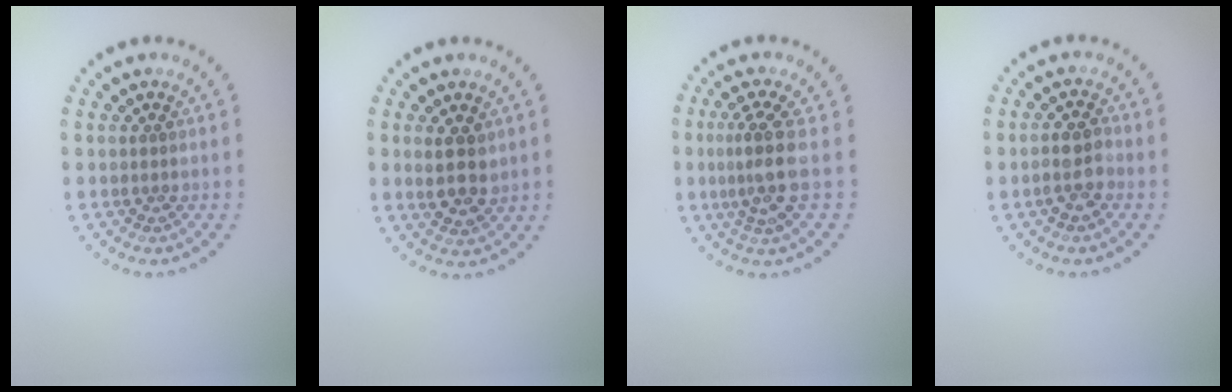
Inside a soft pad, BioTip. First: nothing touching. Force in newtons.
{"total": 2.9, "press": 2.8, "slide": 0.9}
{"total": 3.3, "press": 2.6, "slide": 2.1}
{"total": 2.2, "press": 2.1, "slide": 0.6}